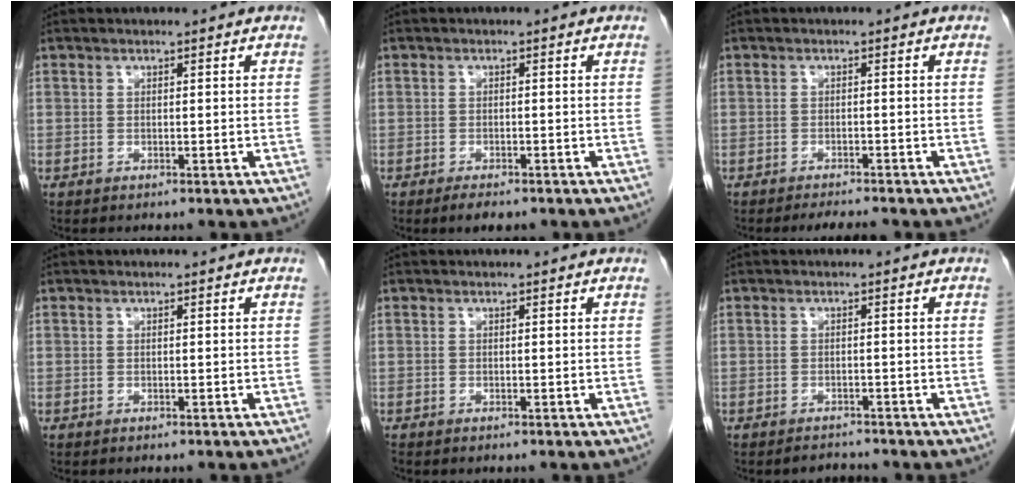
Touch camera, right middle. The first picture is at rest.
{"total": 2.5, "force": [-1.9, 0.8, 1.4], "torque": [-0.026, -0.004, -0.025]}
{"total": 3.3, "force": [-3.1, 0.1, 1.2], "torque": [-0.019, -0.010, -0.045]}
{"total": 0.0}
{"total": 0.0}
{"total": 1.7, "force": [-1.6, 0.2, -0.2], "torque": [0.001, -0.007, -0.022]}